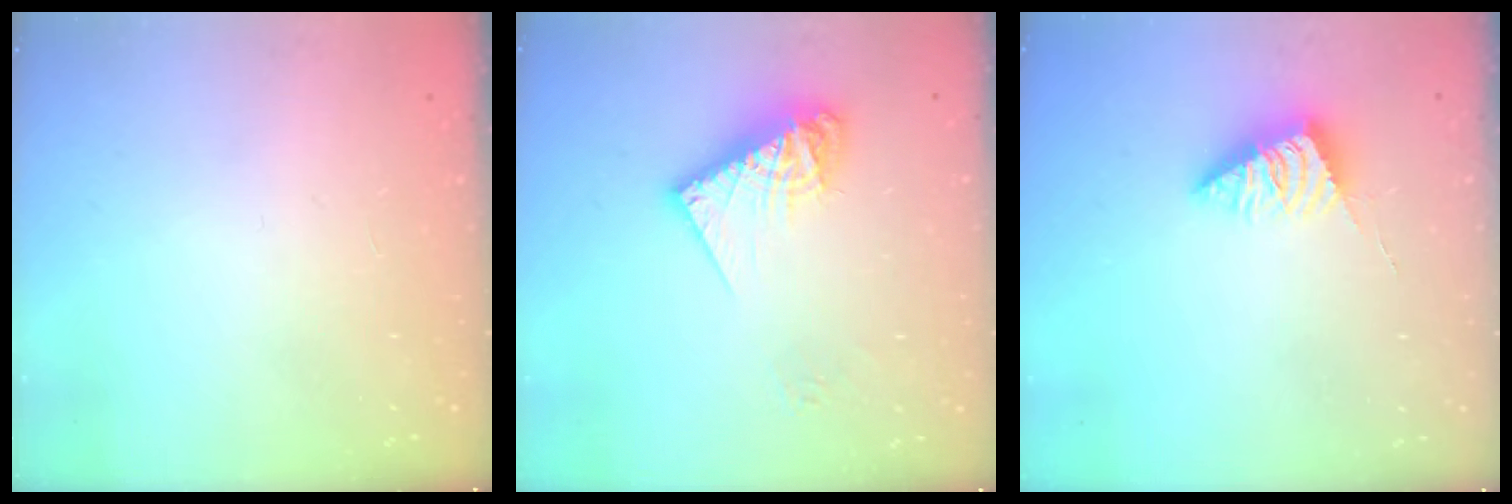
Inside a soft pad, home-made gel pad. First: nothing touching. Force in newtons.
{"total": 12.5, "press": 12.5, "slide": 1.4}
{"total": 3.8, "press": 3.8, "slide": 0.5}